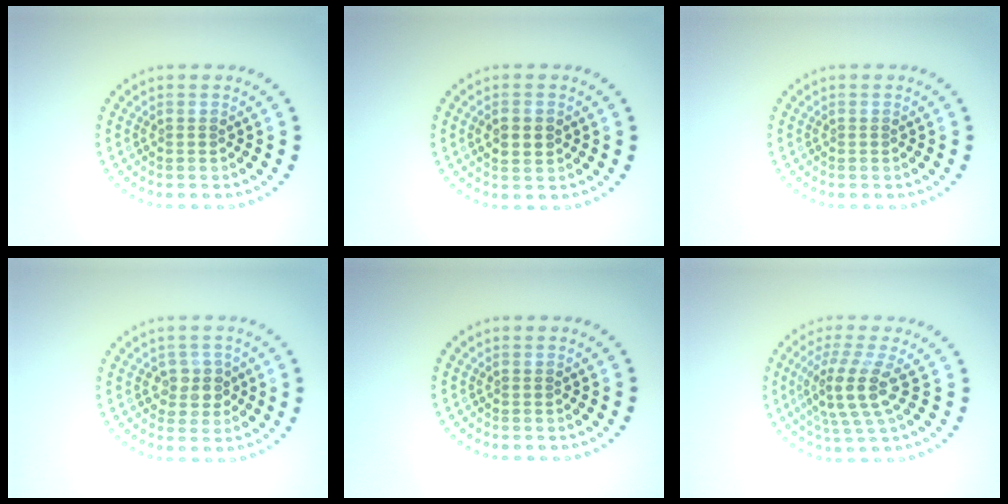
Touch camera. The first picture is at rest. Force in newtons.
{"total": 1.7, "press": 1.7, "slide": 0.2}
{"total": 0.0}
{"total": 2.2, "press": 2.1, "slide": 0.8}
{"total": 0.0}
{"total": 4.2, "press": 3.2, "slide": 2.8}